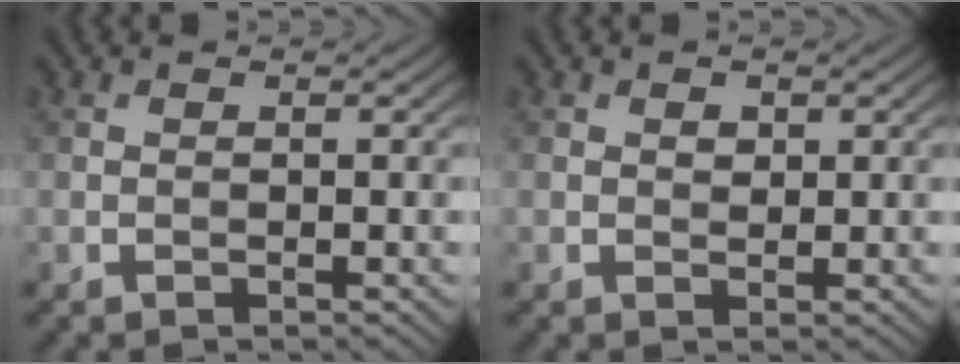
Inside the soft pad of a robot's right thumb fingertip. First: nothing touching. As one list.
[{"total": 1.1, "force": [0.4, 0.8, 0.5], "torque": [-0.009, -0.004, 0.006]}]